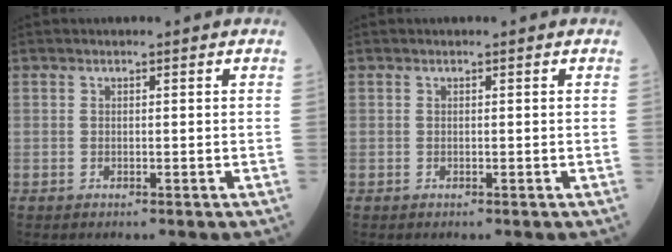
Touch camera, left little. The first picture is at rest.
{"total": 0.0}